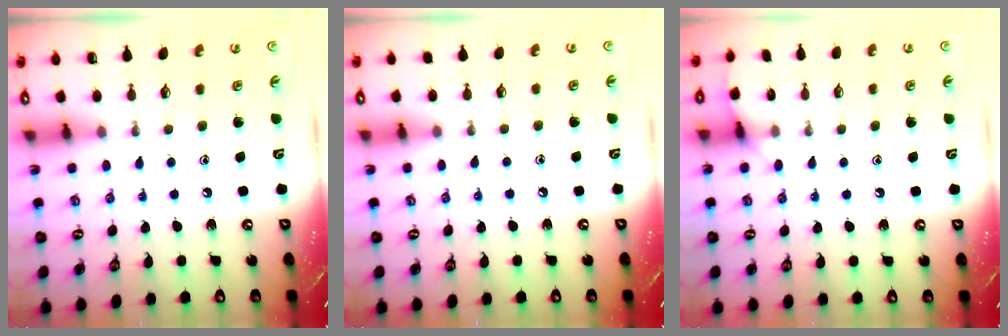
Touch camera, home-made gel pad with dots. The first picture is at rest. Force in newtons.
{"total": 2.9, "press": 2.9, "slide": 0.4}
{"total": 5.7, "press": 5.7, "slide": 0.7}